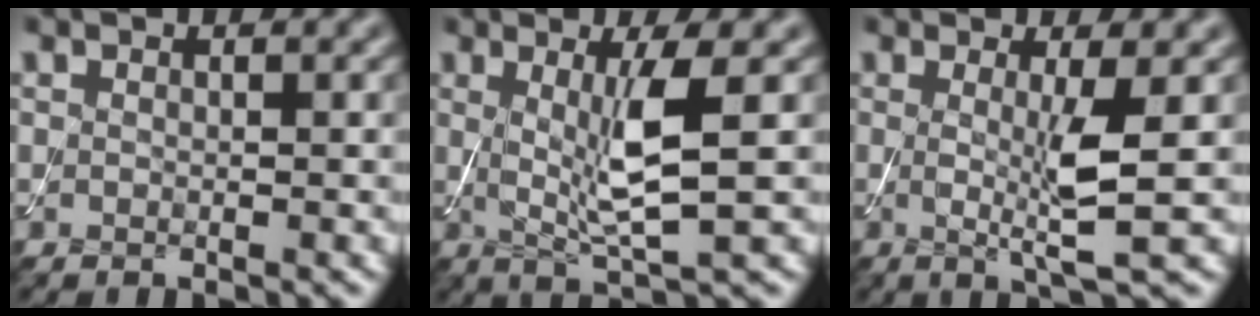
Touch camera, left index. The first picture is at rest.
{"total": 5.1, "force": [0.6, 0.8, 5.0], "torque": [-0.094, -0.009, 0.016]}
{"total": 4.0, "force": [0.0, 0.4, 3.9], "torque": [-0.073, -0.012, 0.002]}